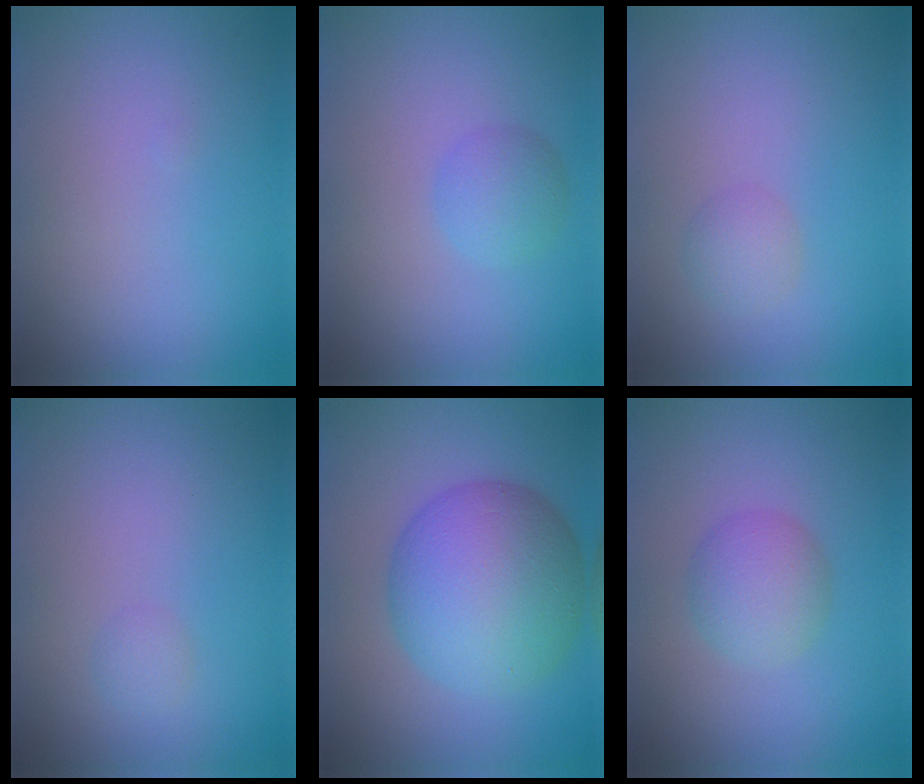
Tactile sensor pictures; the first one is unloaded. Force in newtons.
{"total": 2.2, "press": 2.2, "slide": 0.0}
{"total": 1.6, "press": 1.6, "slide": 0.0}
{"total": 1.0, "press": 1.0, "slide": 0.1}
{"total": 11.5, "press": 11.5, "slide": 0.1}
{"total": 3.3, "press": 3.3, "slide": 0.1}